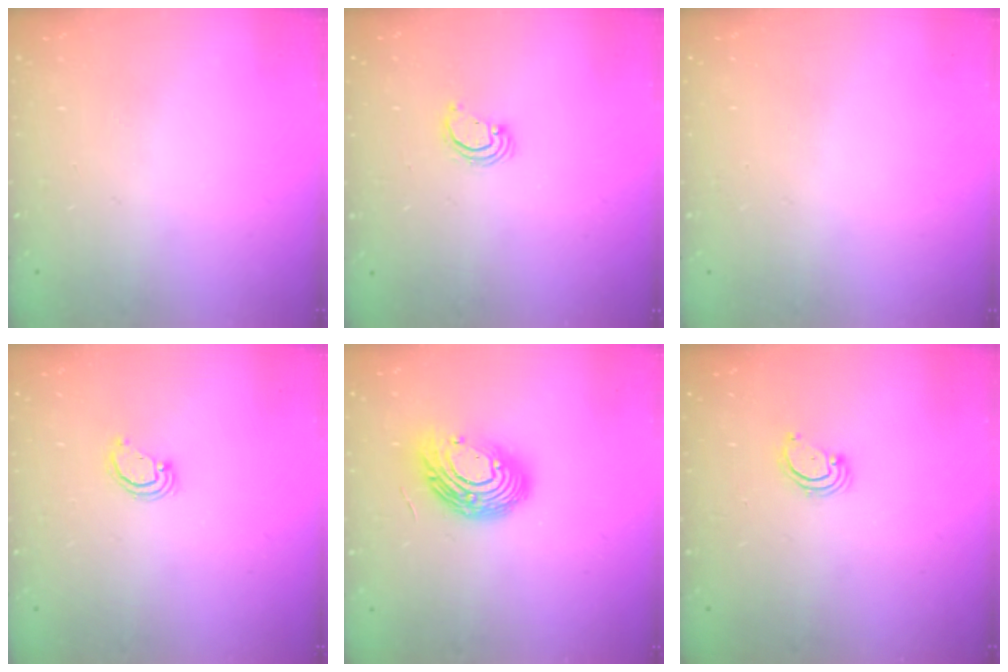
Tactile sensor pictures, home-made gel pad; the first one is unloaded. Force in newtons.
{"total": 2.7, "press": 2.7, "slide": 0.1}
{"total": 0.0}
{"total": 2.5, "press": 2.5, "slide": 0.2}
{"total": 13.7, "press": 13.7, "slide": 0.5}
{"total": 2.3, "press": 2.3, "slide": 0.2}